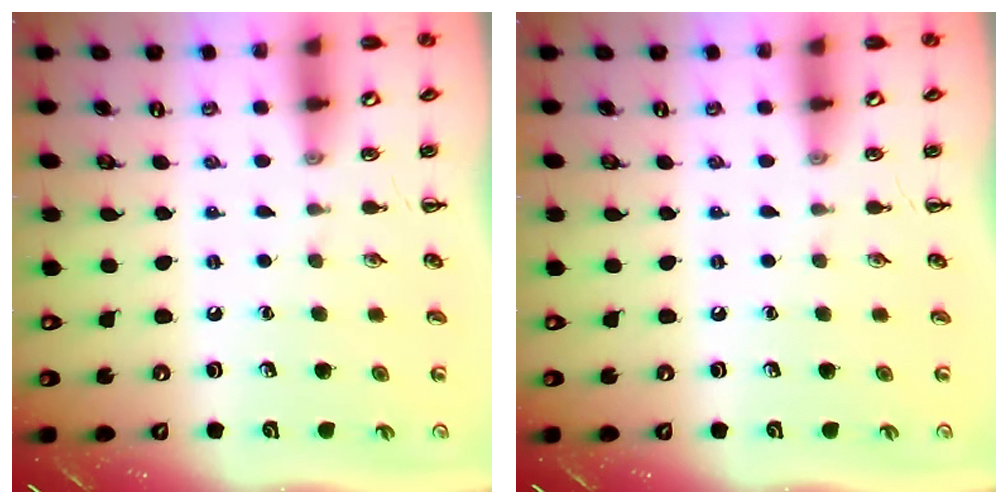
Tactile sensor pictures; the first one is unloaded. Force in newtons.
{"total": 0.0}